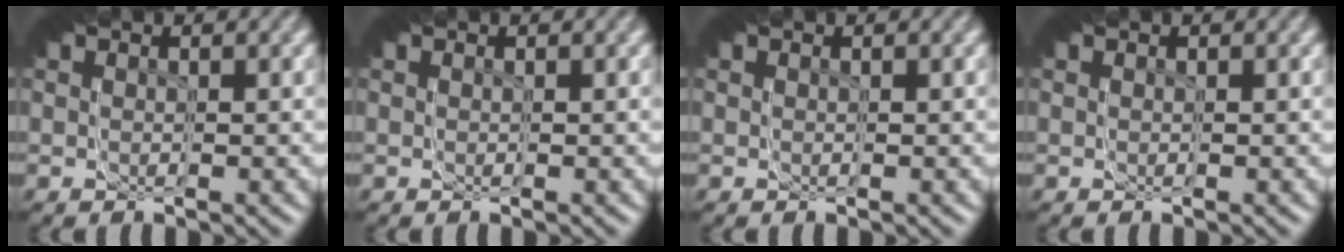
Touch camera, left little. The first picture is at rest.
{"total": 0.0}
{"total": 0.0}
{"total": 0.0}